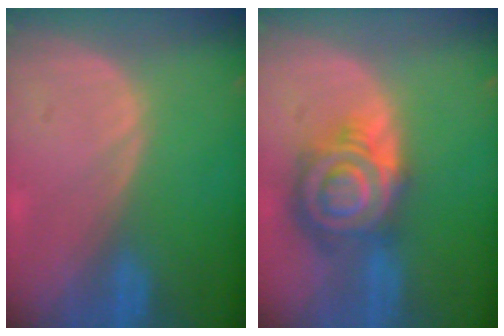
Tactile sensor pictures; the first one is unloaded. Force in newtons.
{"total": 9.3, "press": 9.2, "slide": 0.6}